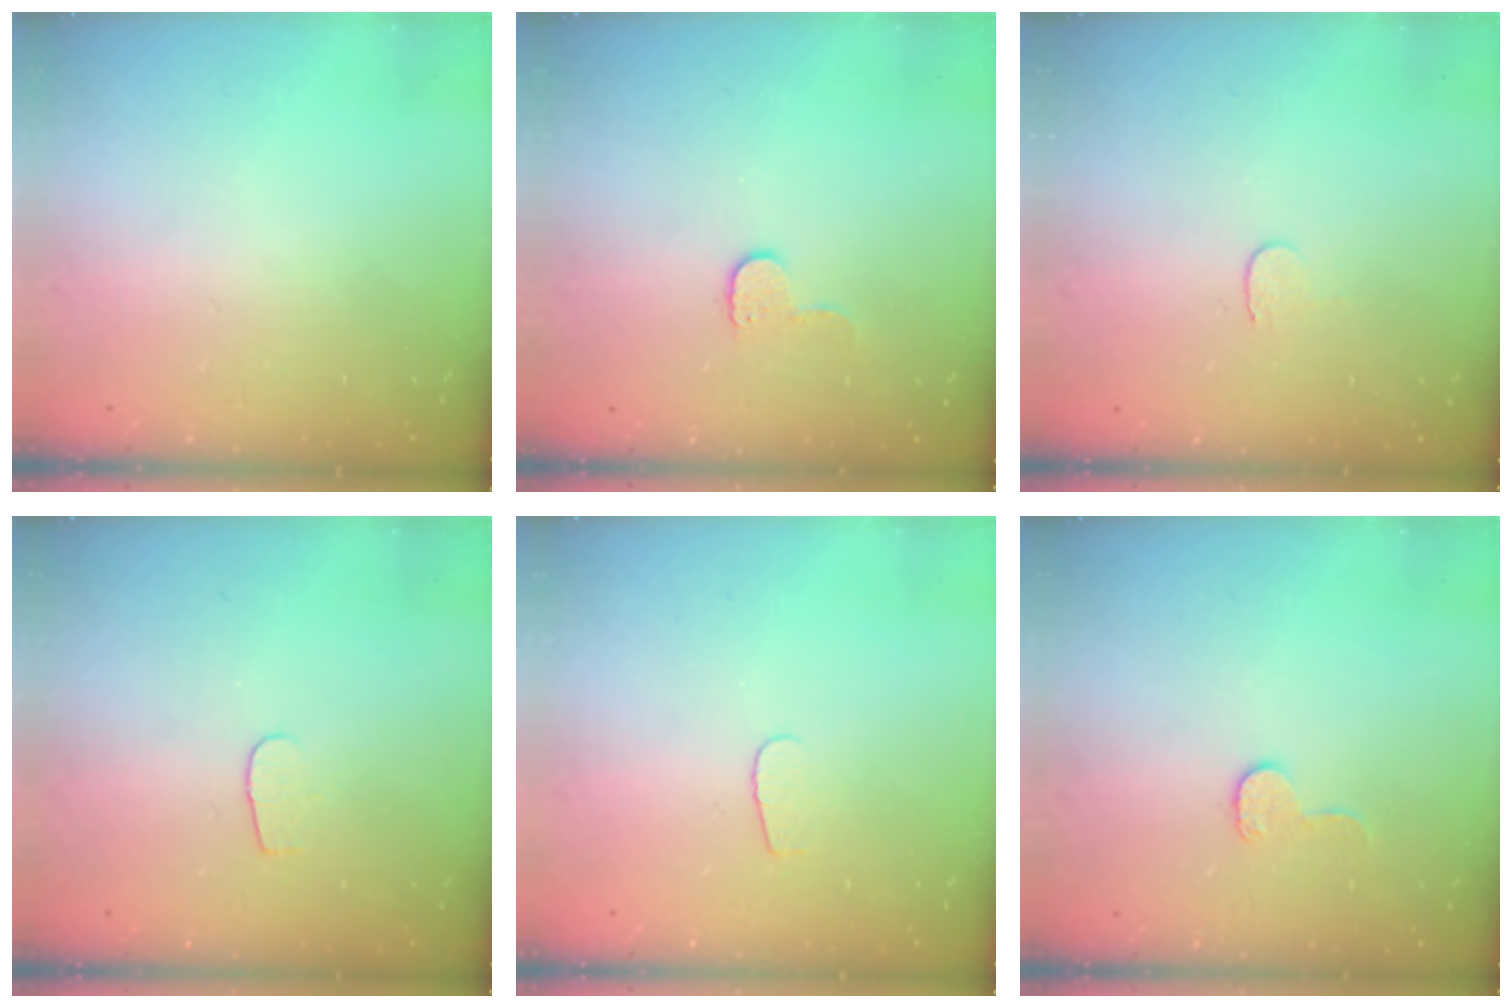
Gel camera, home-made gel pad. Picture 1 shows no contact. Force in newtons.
{"total": 5.4, "press": 5.4, "slide": 0.5}
{"total": 3.7, "press": 3.7, "slide": 0.4}
{"total": 3.2, "press": 3.2, "slide": 0.3}
{"total": 3.3, "press": 3.3, "slide": 0.4}
{"total": 7.6, "press": 7.6, "slide": 0.1}